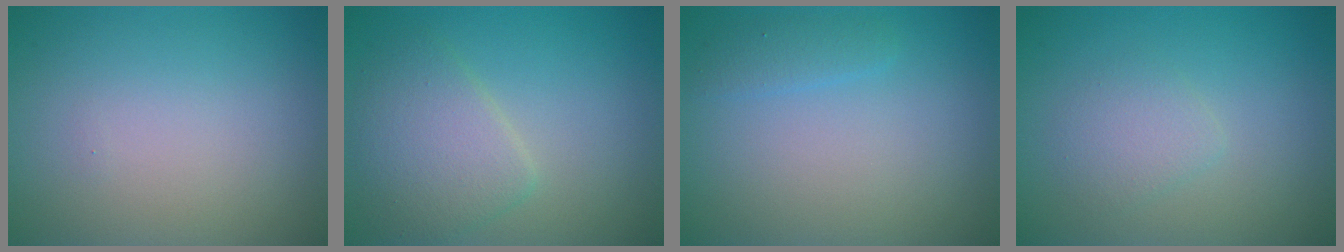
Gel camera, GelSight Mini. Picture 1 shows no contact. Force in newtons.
{"total": 4.0, "press": 4.0, "slide": 0.2}
{"total": 1.2, "press": 1.2, "slide": 0.1}
{"total": 1.8, "press": 1.8, "slide": 0.1}